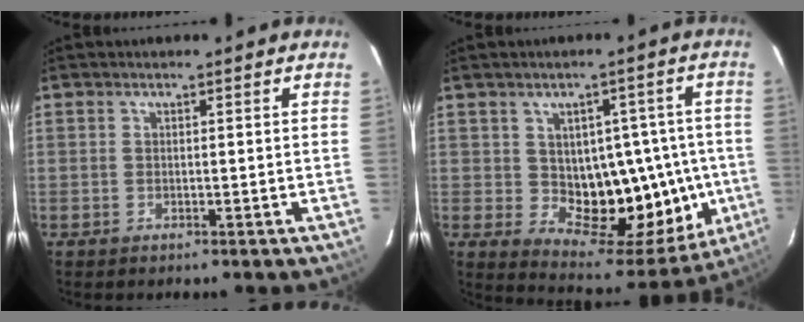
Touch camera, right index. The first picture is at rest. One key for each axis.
{"total": 15.6, "fx": -1.0, "fy": 8.8, "fz": 12.8, "tx": -0.147, "ty": 0.024, "tz": 0.016}